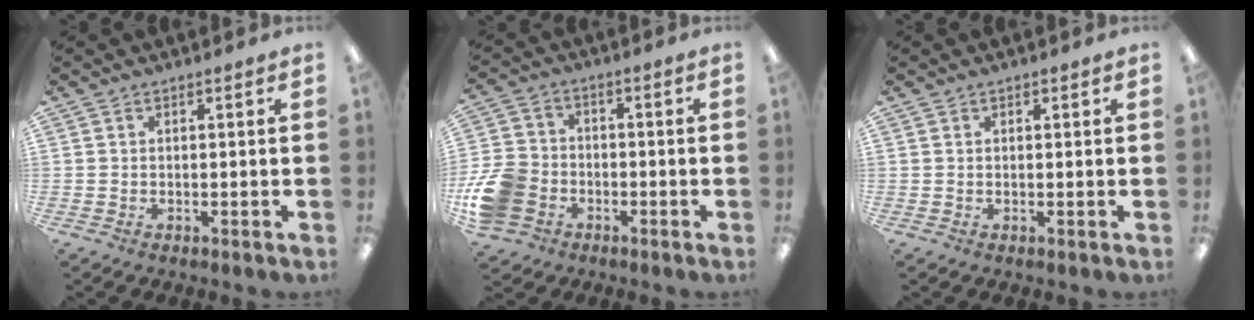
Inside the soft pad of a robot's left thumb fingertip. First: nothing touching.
{"total": 11.8, "force": [-4.3, 9.2, 5.9], "torque": [-0.137, 0.039, -0.075]}
{"total": 0.5, "force": [0.4, 0.3, 0.2], "torque": [-0.003, 0.003, 0.006]}